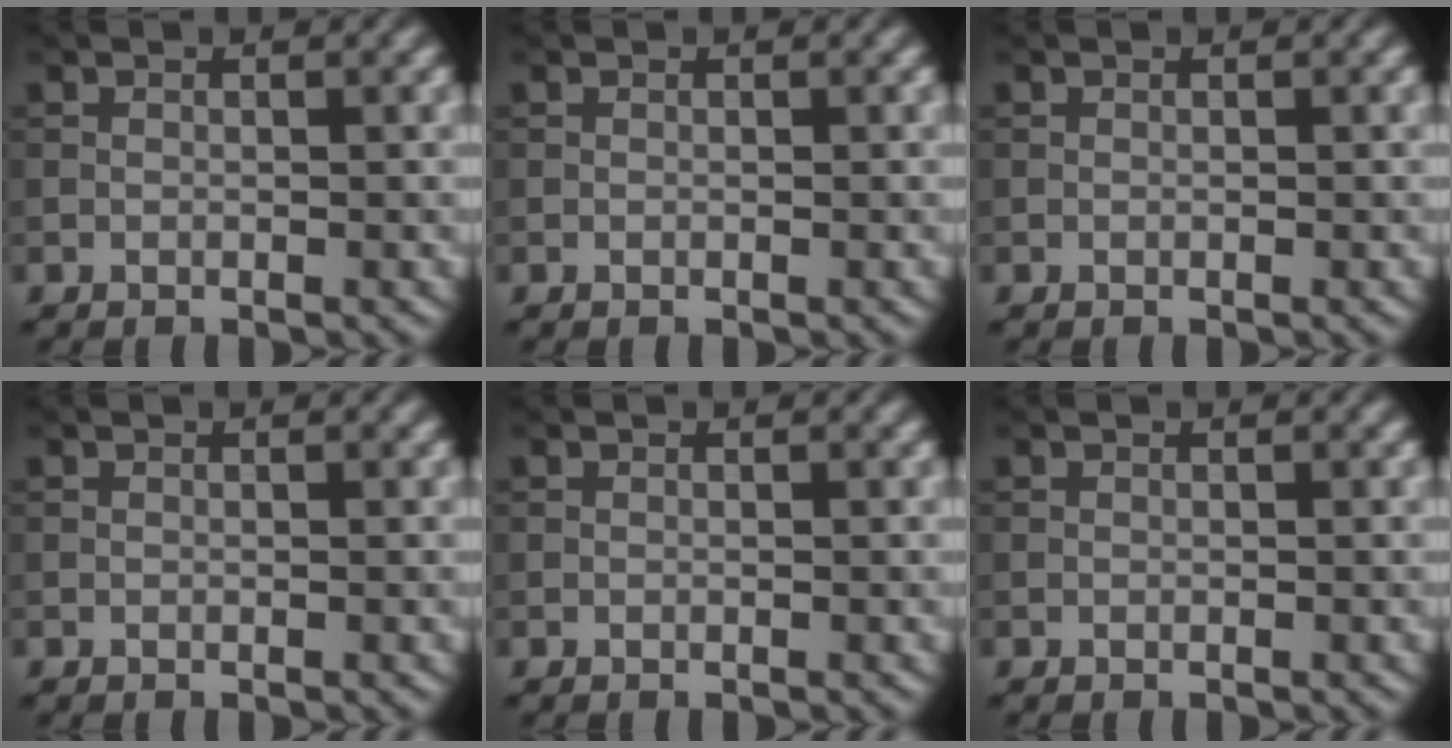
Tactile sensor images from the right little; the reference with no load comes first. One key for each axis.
{"total": 0.0}
{"total": 0.0}
{"total": 0.0}
{"total": 0.0}
{"total": 0.0}